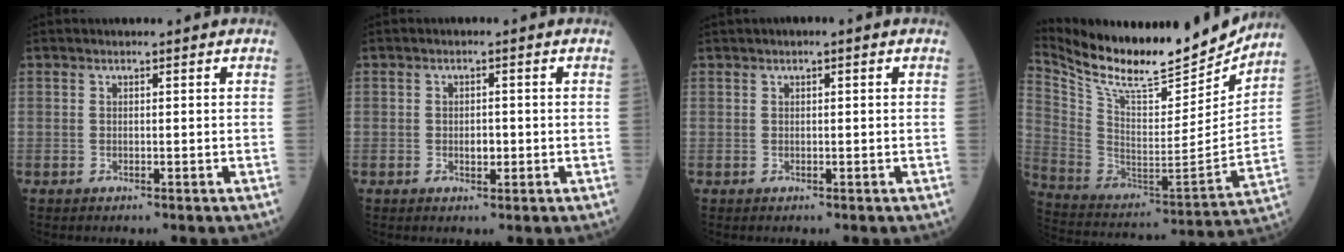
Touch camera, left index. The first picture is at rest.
{"total": 1.6, "force": [-0.5, 1.0, 1.3], "torque": [-0.019, -0.002, -0.007]}
{"total": 0.9, "force": [0.4, 0.1, 0.9], "torque": [-0.013, 0.007, 0.005]}
{"total": 22.6, "force": [20.2, 4.3, 9.0], "torque": [-0.179, -0.039, 0.328]}